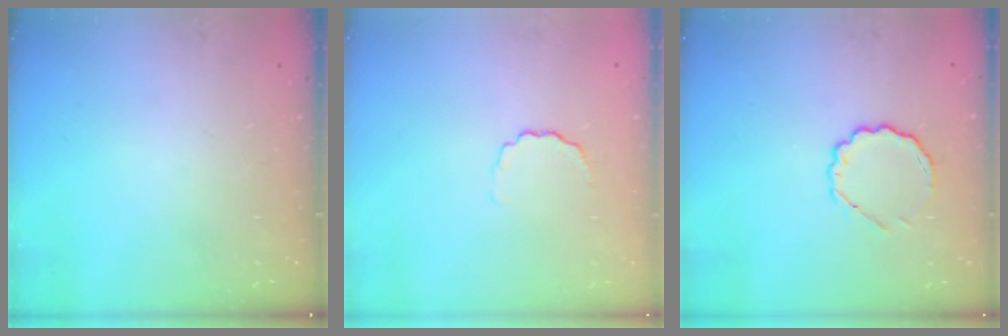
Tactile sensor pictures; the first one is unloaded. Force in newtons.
{"total": 3.4, "press": 3.2, "slide": 1.1}
{"total": 5.0, "press": 4.9, "slide": 1.0}